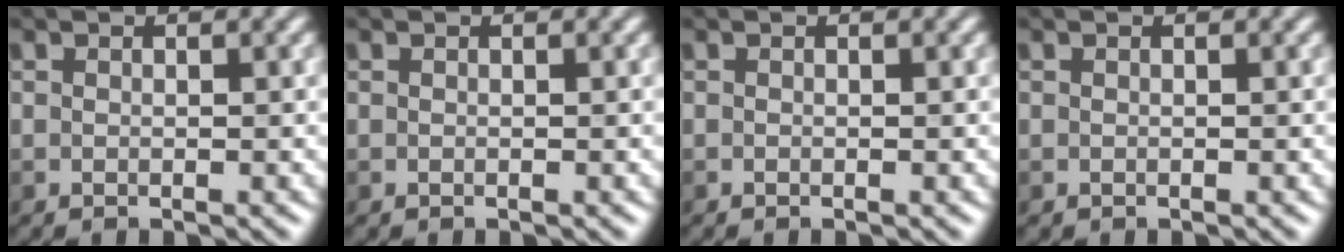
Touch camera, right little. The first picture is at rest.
{"total": 0.0}
{"total": 0.0}
{"total": 0.0}